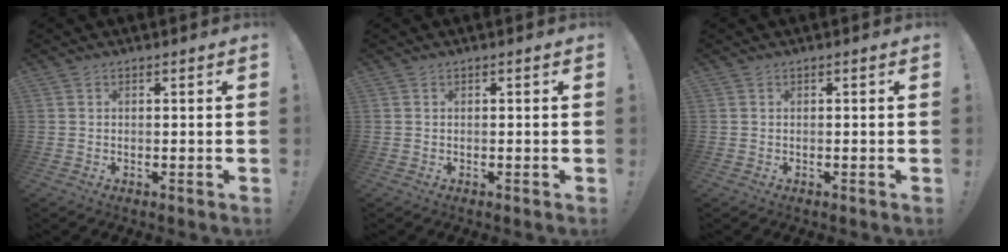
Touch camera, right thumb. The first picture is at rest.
{"total": 0.0}
{"total": 0.0}